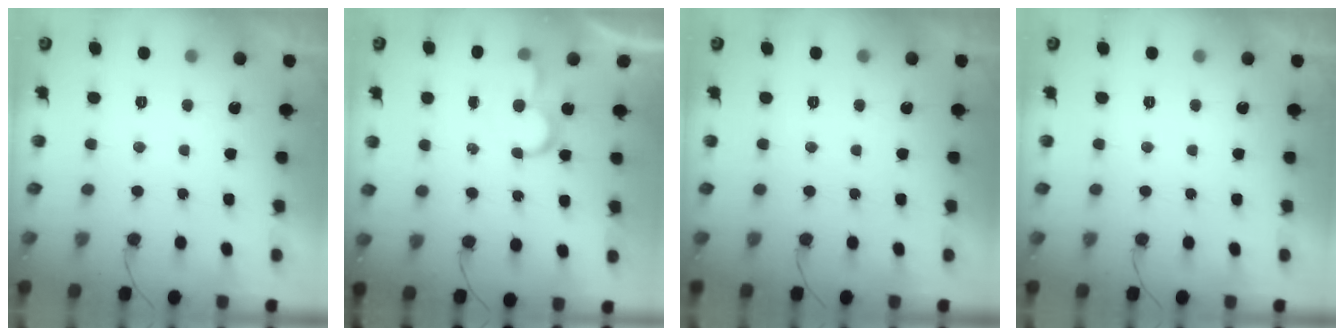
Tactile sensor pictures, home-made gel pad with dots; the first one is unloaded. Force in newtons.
{"total": 5.1, "press": 5.1, "slide": 0.4}
{"total": 0.0}
{"total": 0.0}